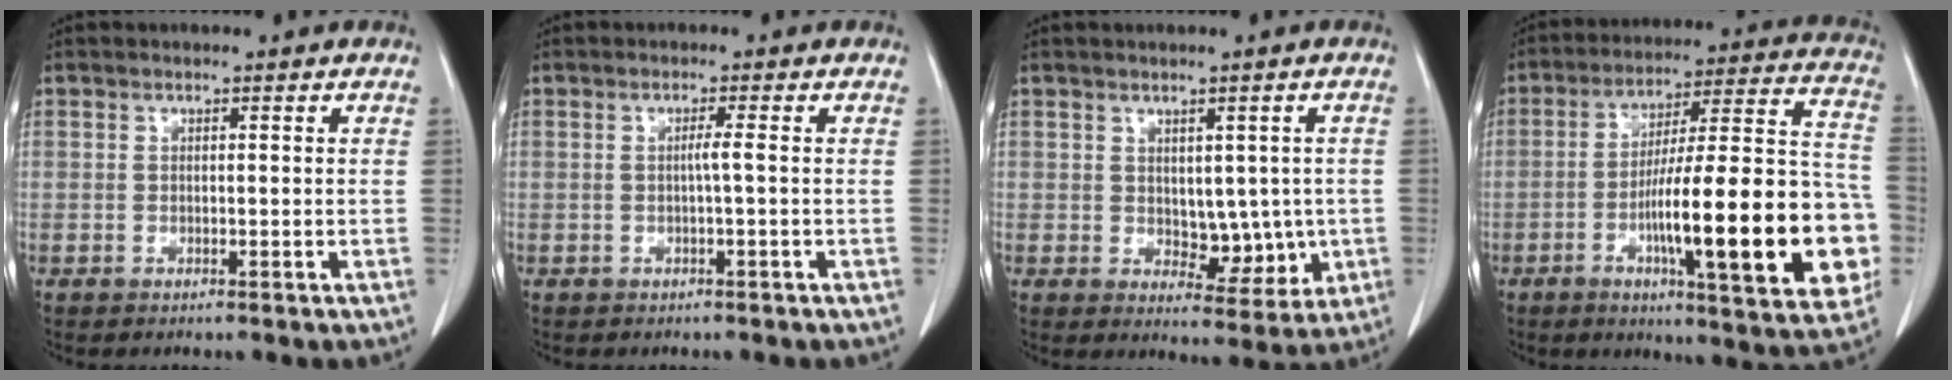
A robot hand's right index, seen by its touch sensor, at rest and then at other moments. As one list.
[{"total": 1.3, "force": [-0.2, -0.4, 1.2], "torque": [-0.020, 0.002, -0.004]}, {"total": 6.1, "force": [-0.1, 3.7, 4.9], "torque": [-0.050, -0.001, 0.017]}, {"total": 24.4, "force": [-6.4, 3.8, 23.2], "torque": [-0.284, 0.020, -0.085]}]